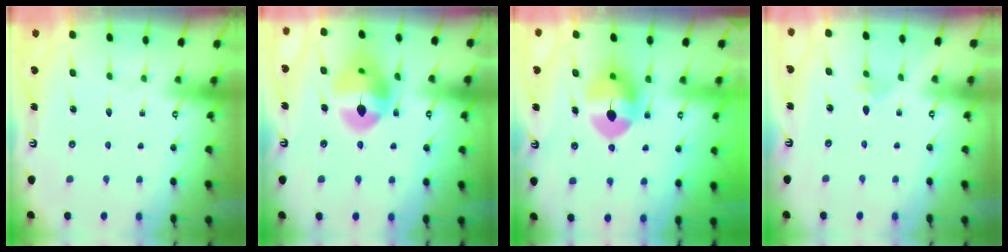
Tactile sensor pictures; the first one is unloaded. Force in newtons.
{"total": 15.6, "press": 15.5, "slide": 1.9}
{"total": 9.4, "press": 9.2, "slide": 1.5}
{"total": 2.4, "press": 2.4, "slide": 0.5}